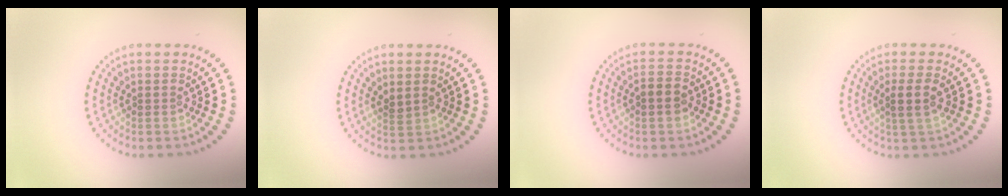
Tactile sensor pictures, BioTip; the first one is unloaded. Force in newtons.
{"total": 1.0, "press": 0.8, "slide": 0.6}
{"total": 1.8, "press": 1.7, "slide": 0.4}
{"total": 2.1, "press": 1.7, "slide": 1.2}